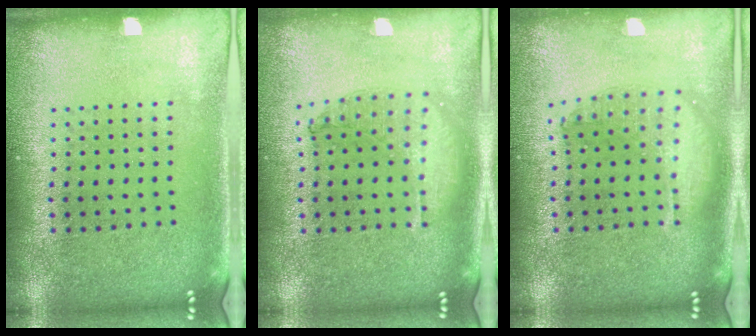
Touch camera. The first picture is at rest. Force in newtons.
{"total": 1.0, "press": 0.9, "slide": 0.3}
{"total": 1.6, "press": 1.4, "slide": 0.7}